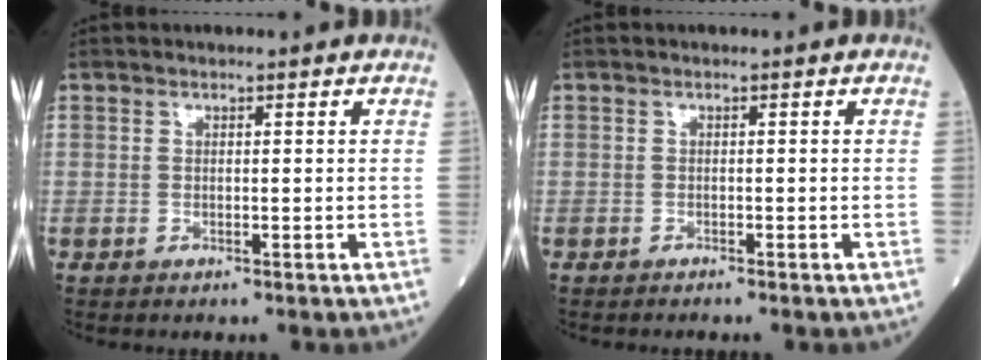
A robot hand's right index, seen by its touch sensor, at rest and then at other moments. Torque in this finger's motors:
{"motor_torque": [-0.05, -0.01, 0.04, -0.01]}